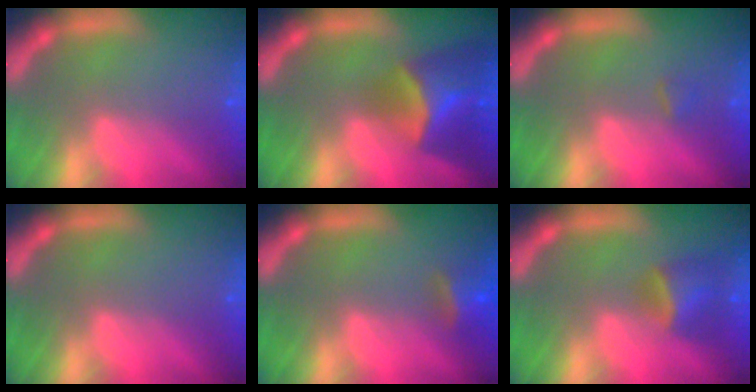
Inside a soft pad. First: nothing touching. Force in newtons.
{"total": 6.9}
{"total": 0.9}
{"total": 0.0}
{"total": 2.9}
{"total": 3.4}